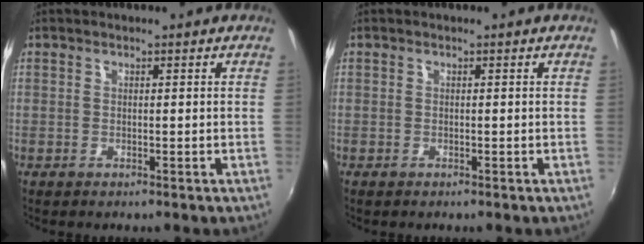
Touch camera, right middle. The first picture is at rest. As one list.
[{"total": 0.5, "force": [-0.4, 0.3, 0.1], "torque": [-0.005, -0.004, -0.008]}]